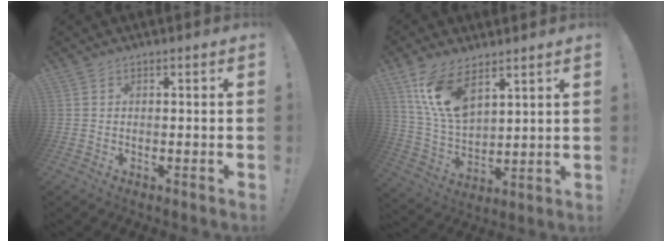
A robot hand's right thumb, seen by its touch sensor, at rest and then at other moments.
{"total": 13.6, "force": [8.5, 6.6, 8.3], "torque": [-0.178, -0.042, 0.161]}